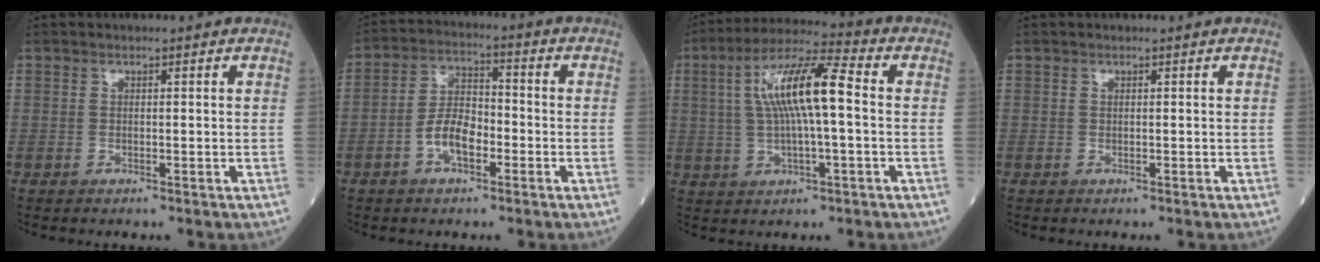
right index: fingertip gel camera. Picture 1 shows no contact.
{"total": 6.5, "force": [-2.6, 3.0, 5.2], "torque": [-0.104, 0.013, -0.052]}
{"total": 11.7, "force": [1.2, 1.7, 11.6], "torque": [-0.221, 0.022, 0.019]}
{"total": 0.0}